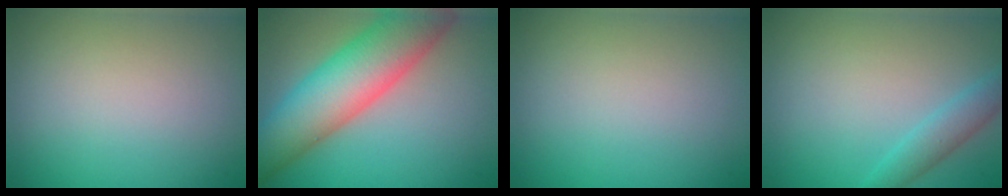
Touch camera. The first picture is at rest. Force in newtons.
{"total": 10.3, "press": 10.3, "slide": 0.7}
{"total": 0.0}
{"total": 2.2, "press": 2.2, "slide": 0.1}